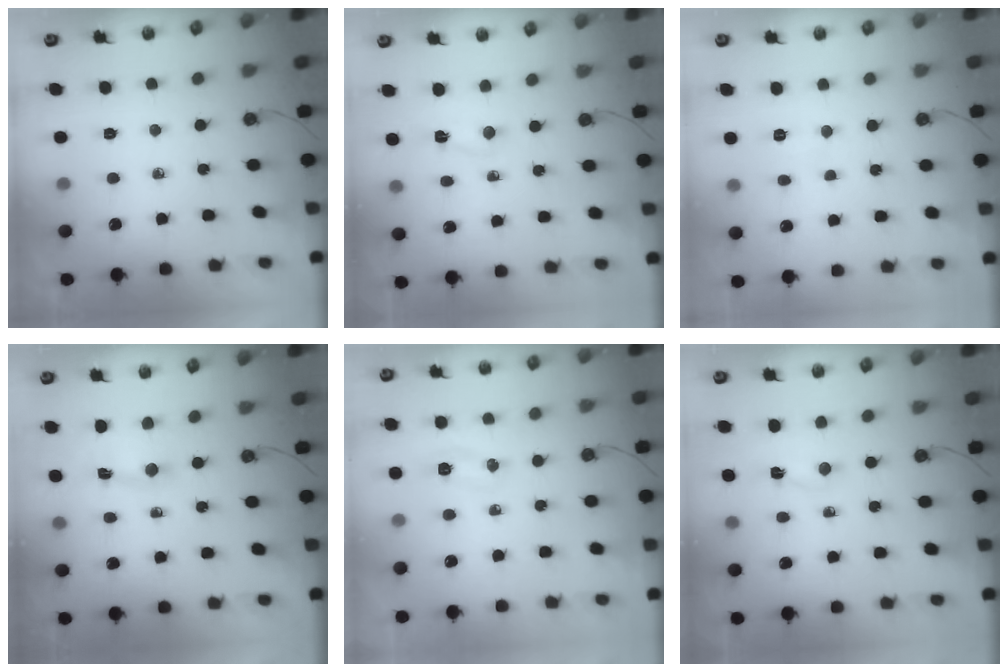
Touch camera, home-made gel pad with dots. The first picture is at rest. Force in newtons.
{"total": 2.1, "press": 2.1, "slide": 0.4}
{"total": 3.8, "press": 3.8, "slide": 0.5}
{"total": 1.5, "press": 1.5, "slide": 0.2}
{"total": 6.5, "press": 5.3, "slide": 3.8}
{"total": 2.0, "press": 1.6, "slide": 1.2}